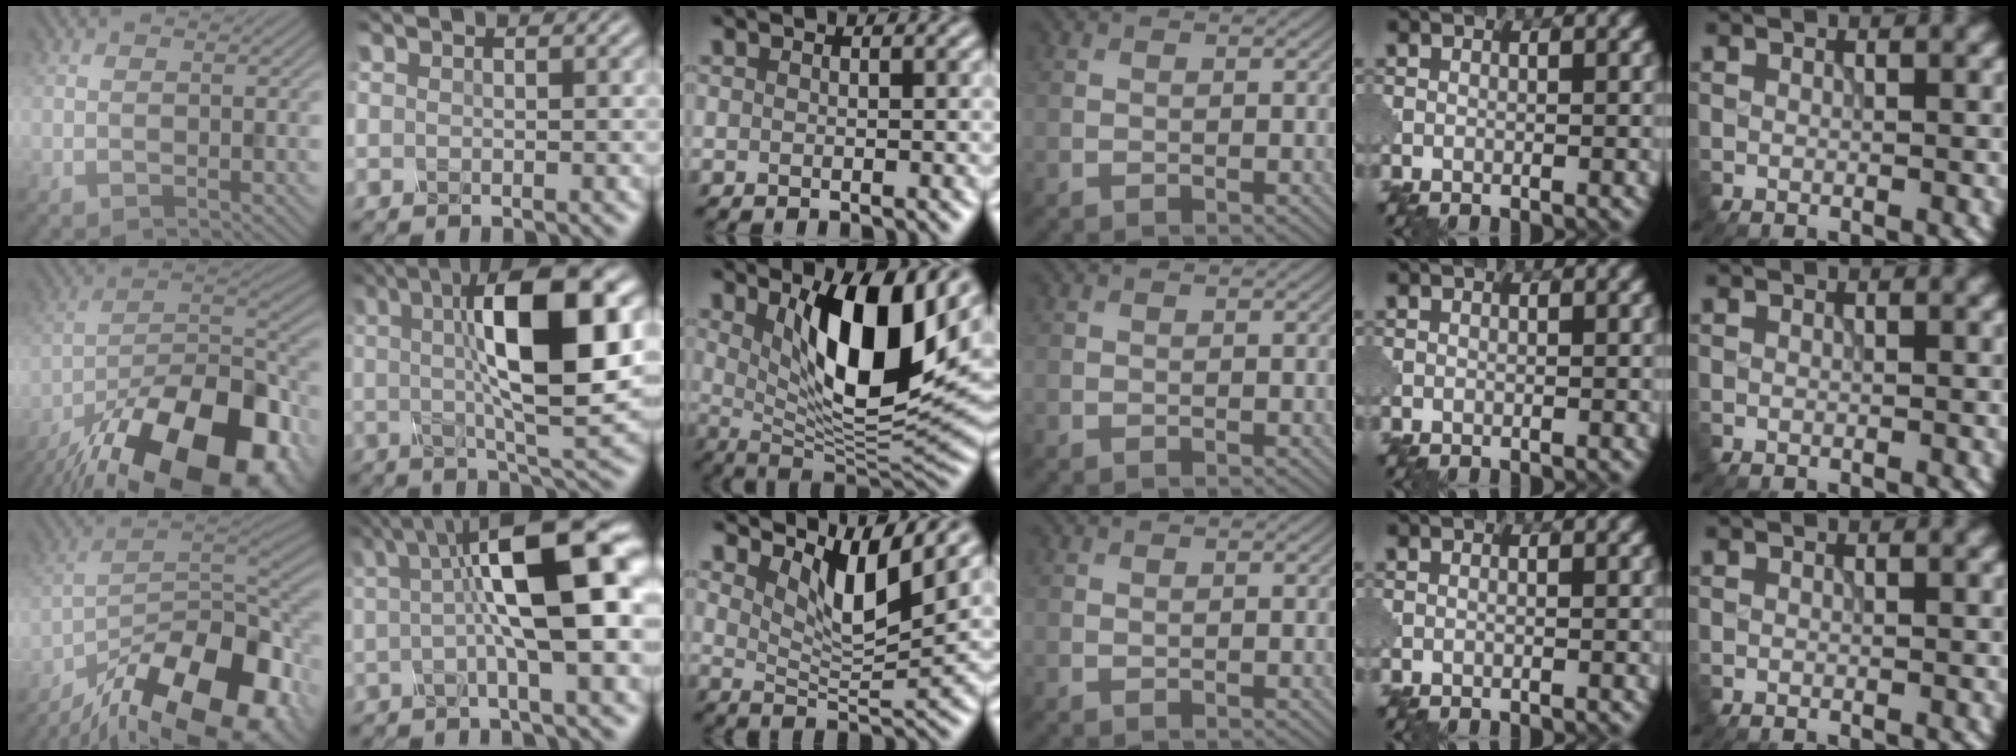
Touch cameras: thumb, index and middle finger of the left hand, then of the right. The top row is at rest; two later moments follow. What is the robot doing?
{"motion": "disassemble", "object": "glue stick"}